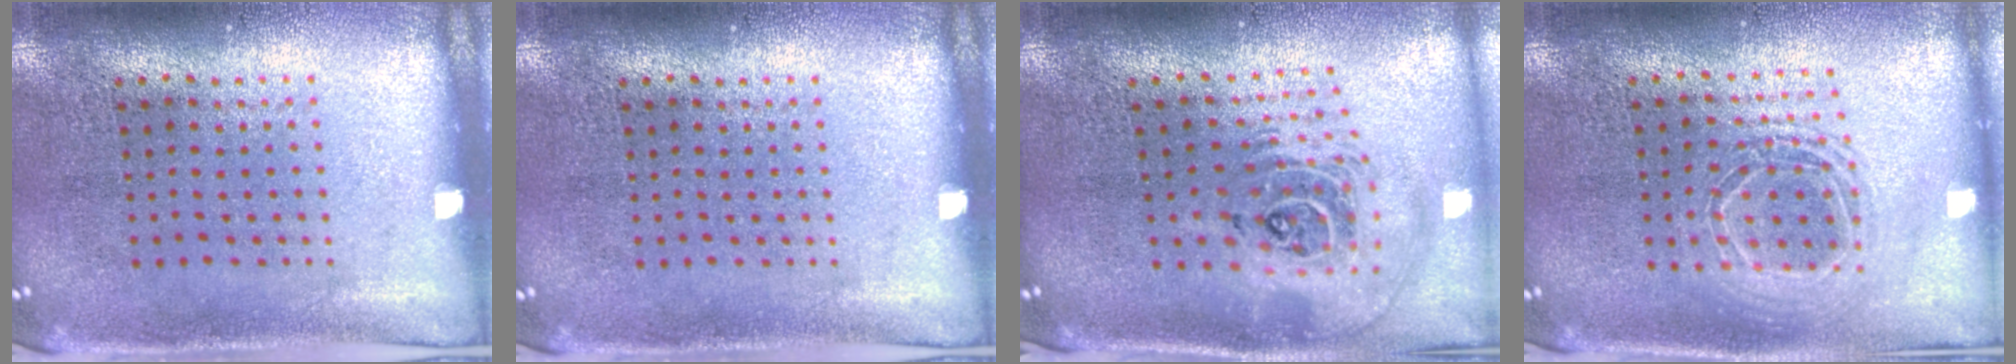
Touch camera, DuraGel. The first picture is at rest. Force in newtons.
{"total": 0.0}
{"total": 2.5, "press": 1.8, "slide": 1.7}
{"total": 1.6, "press": 1.4, "slide": 0.8}